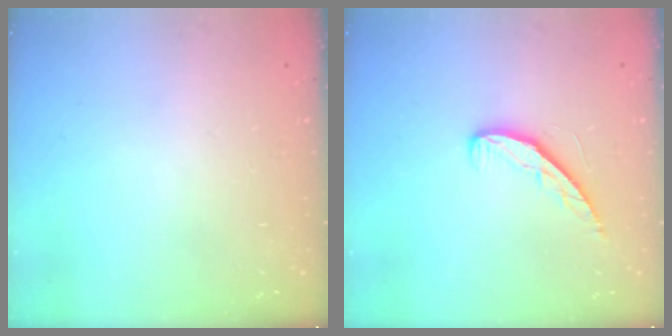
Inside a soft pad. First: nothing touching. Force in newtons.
{"total": 7.0, "press": 7.0, "slide": 0.7}